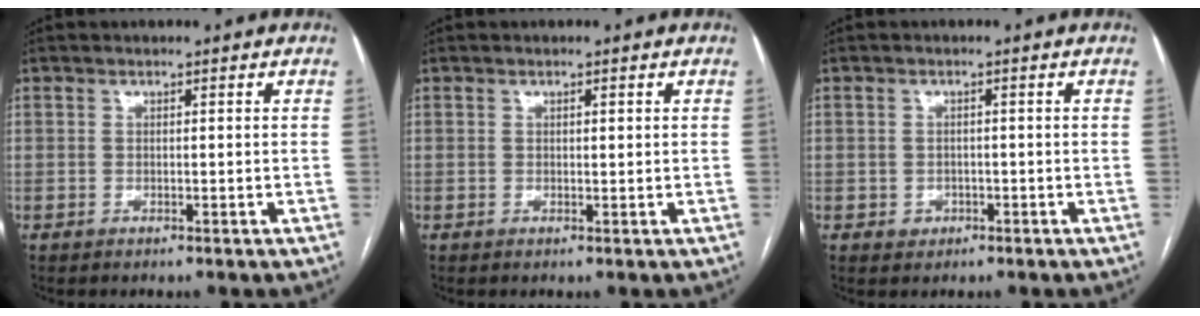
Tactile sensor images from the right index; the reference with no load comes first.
{"total": 0.7, "force": [0.3, 0.2, 0.6], "torque": [-0.010, 0.000, 0.004]}
{"total": 2.0, "force": [-0.8, 1.9, 0.4], "torque": [-0.001, 0.007, -0.008]}